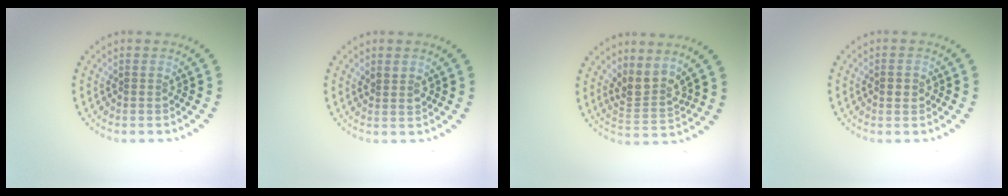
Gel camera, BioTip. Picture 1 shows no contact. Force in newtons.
{"total": 1.3, "press": 1.1, "slide": 0.7}
{"total": 2.8, "press": 2.0, "slide": 2.0}
{"total": 1.5, "press": 1.5, "slide": 0.1}